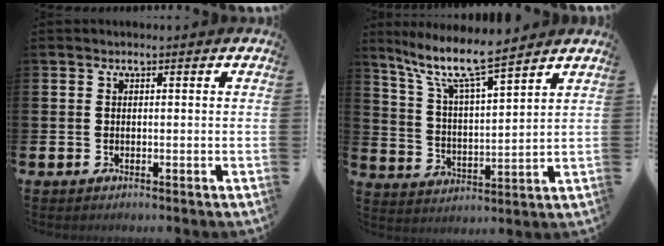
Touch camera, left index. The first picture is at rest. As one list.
[{"total": 9.1, "force": [7.9, 1.1, 4.4], "torque": [-0.108, -0.043, 0.134]}]